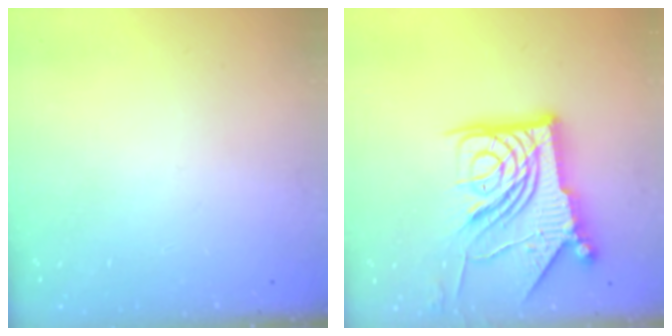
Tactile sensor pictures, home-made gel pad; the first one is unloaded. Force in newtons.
{"total": 21.3, "press": 21.2, "slide": 2.4}